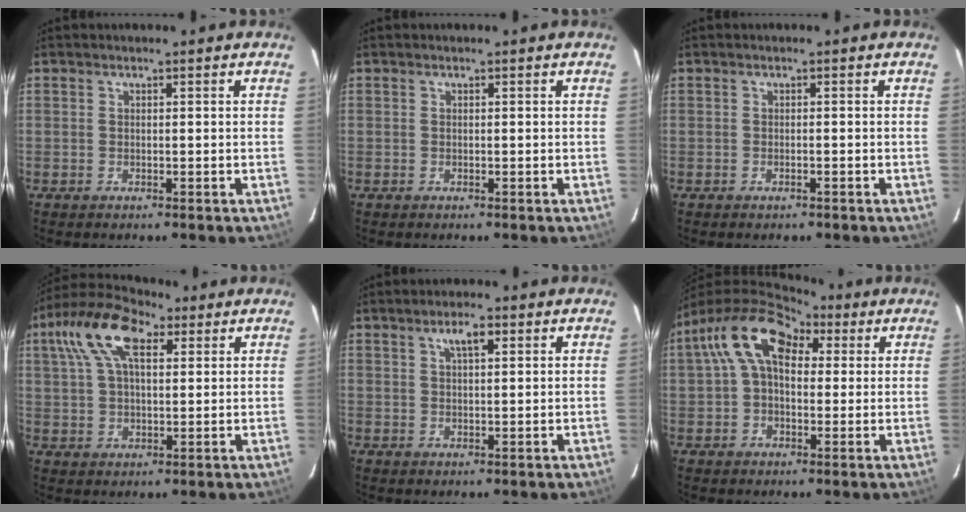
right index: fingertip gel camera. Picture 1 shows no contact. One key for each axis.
{"total": 0.0}
{"total": 0.7, "fx": -0.6, "fy": 0.3, "fz": 0.3, "tx": -0.007, "ty": 0.003, "tz": -0.007}
{"total": 13.2, "fx": 5.7, "fy": 6.4, "fz": 10.1, "tx": -0.202, "ty": 0.038, "tz": 0.092}
{"total": 3.3, "fx": 1.7, "fy": 1.0, "fz": 2.6, "tx": -0.046, "ty": 0.008, "tz": 0.029}
{"total": 12.6, "fx": 4.3, "fy": 7.8, "fz": 9.0, "tx": -0.160, "ty": 0.042, "tz": 0.066}